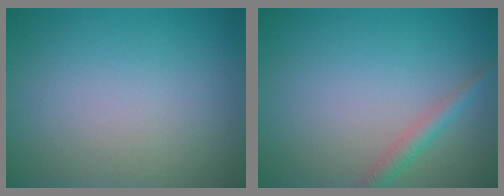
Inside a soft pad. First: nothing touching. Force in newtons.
{"total": 1.8, "press": 1.8, "slide": 0.1}